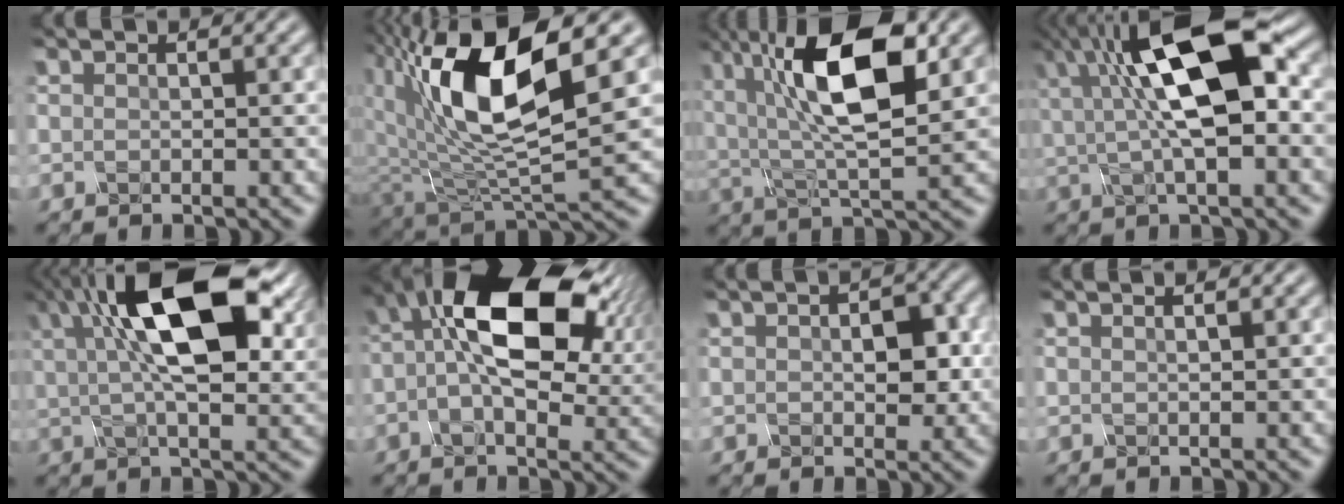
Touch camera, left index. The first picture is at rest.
{"total": 11.4, "force": [3.7, 4.6, 9.7], "torque": [-0.184, -0.007, 0.071]}
{"total": 11.9, "force": [3.5, 4.3, 10.6], "torque": [-0.180, 0.012, 0.052]}
{"total": 11.4, "force": [2.5, 3.9, 10.4], "torque": [-0.175, 0.018, 0.034]}
{"total": 13.9, "force": [5.0, 5.6, 11.7], "torque": [-0.189, 0.010, 0.073]}
{"total": 14.1, "force": [3.1, 7.4, 11.6], "torque": [-0.190, 0.016, 0.042]}
{"total": 3.7, "force": [0.4, 2.2, 2.9], "torque": [-0.044, 0.001, 0.008]}
{"total": 1.1, "force": [0.7, 0.4, 0.8], "torque": [-0.005, -0.004, 0.006]}